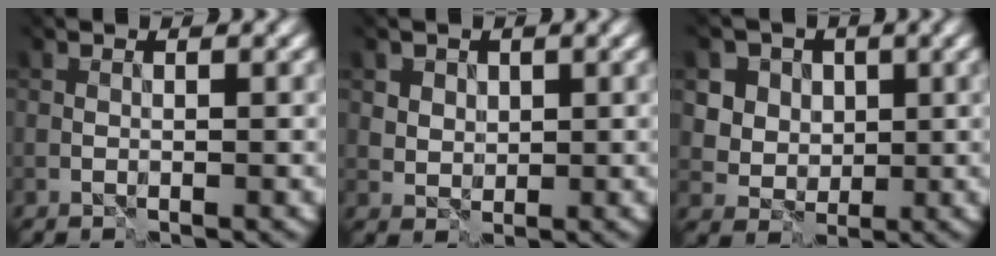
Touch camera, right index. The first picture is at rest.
{"total": 2.8, "force": [1.8, 2.1, 0.6], "torque": [-0.033, -0.003, 0.037]}
{"total": 6.3, "force": [3.0, 5.3, 1.8], "torque": [-0.038, 0.004, 0.047]}